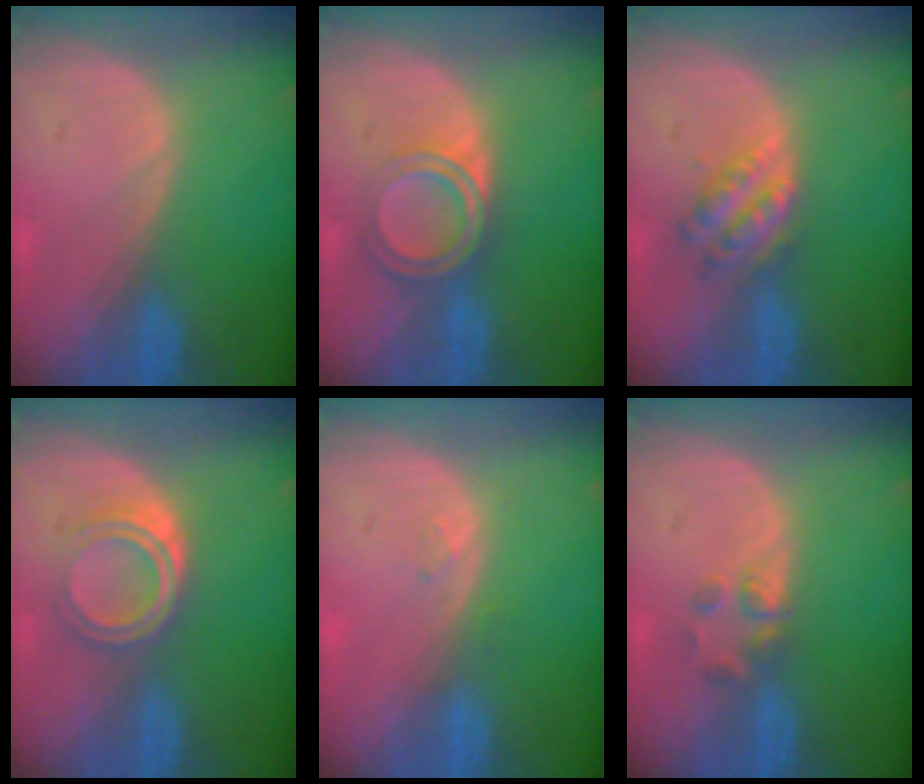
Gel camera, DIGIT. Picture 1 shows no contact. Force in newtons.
{"total": 6.0, "press": 5.2, "slide": 3.0}
{"total": 5.1, "press": 4.8, "slide": 1.8}
{"total": 5.1, "press": 4.5, "slide": 2.5}
{"total": 1.1, "press": 1.0, "slide": 0.4}
{"total": 2.6, "press": 2.4, "slide": 0.9}